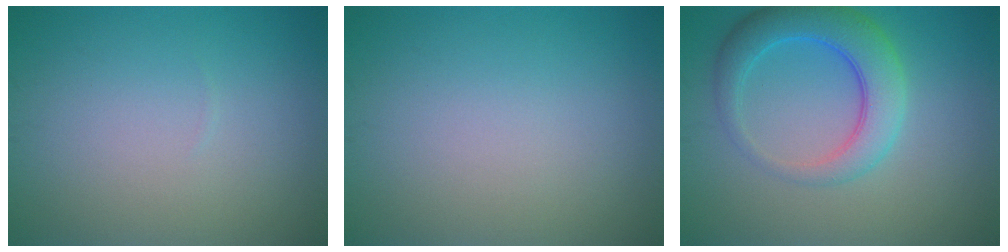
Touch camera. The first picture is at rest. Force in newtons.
{"total": 0.0}
{"total": 5.4, "press": 5.4, "slide": 0.2}